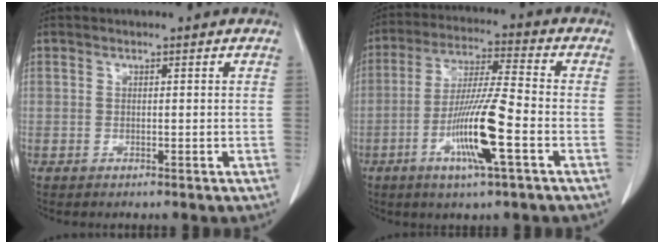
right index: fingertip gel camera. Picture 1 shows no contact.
{"total": 12.0, "force": [-4.2, 0.1, 11.3], "torque": [-0.219, -0.011, -0.081]}